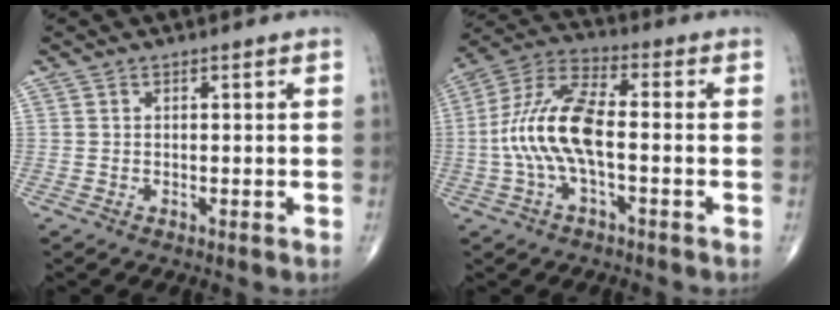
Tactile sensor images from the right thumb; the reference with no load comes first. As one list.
[{"total": 13.1, "force": [-1.7, 5.1, 12.0], "torque": [-0.261, 0.039, -0.038]}]